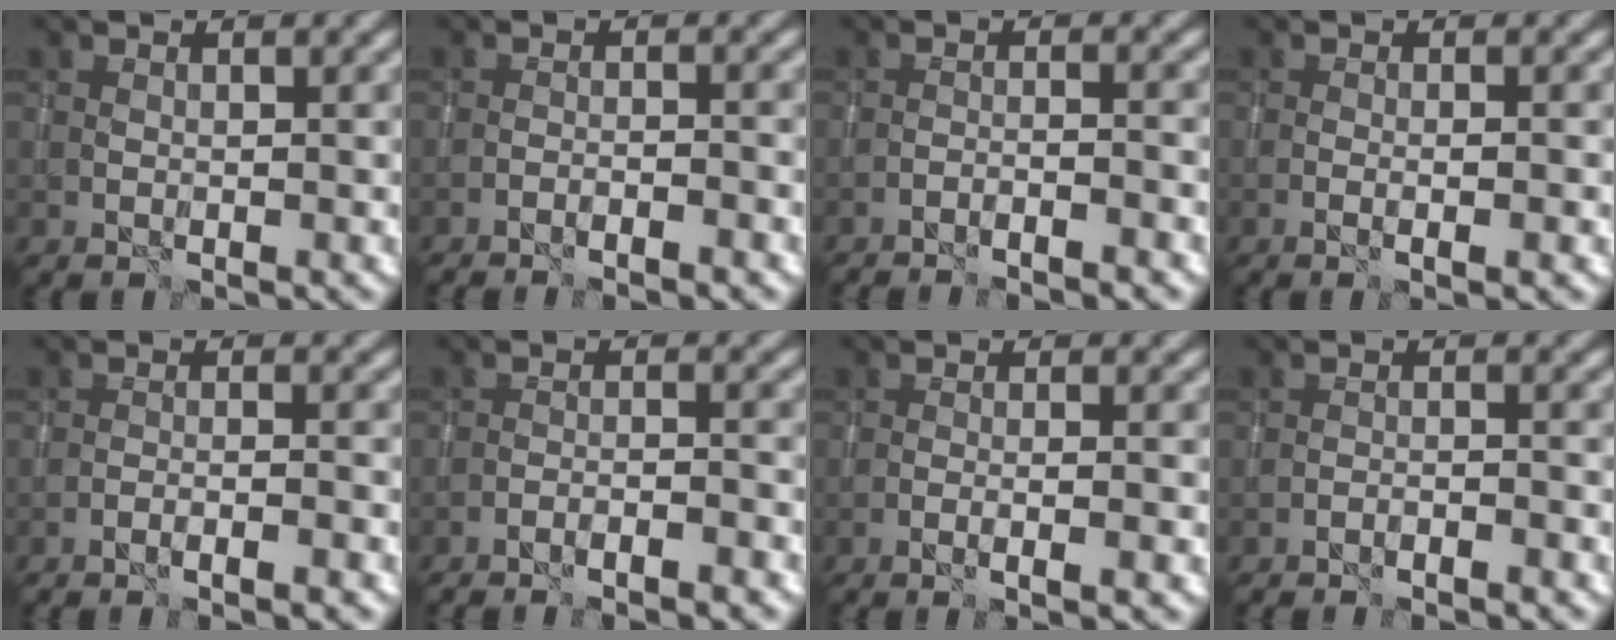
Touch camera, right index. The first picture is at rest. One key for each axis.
{"total": 2.7, "fx": -2.3, "fy": 0.3, "fz": 1.3, "tx": -0.022, "ty": 0.006, "tz": -0.042}
{"total": 3.2, "fx": -2.9, "fy": 0.3, "fz": 1.4, "tx": -0.019, "ty": 0.005, "tz": -0.051}
{"total": 2.2, "fx": -0.6, "fy": 0.6, "fz": 2.1, "tx": -0.022, "ty": 0.006, "tz": -0.015}
{"total": 3.1, "fx": -2.5, "fy": 0.4, "fz": 1.8, "tx": -0.027, "ty": 0.008, "tz": -0.048}
{"total": 4.1, "fx": -3.5, "fy": 0.6, "fz": 2.0, "tx": -0.032, "ty": 0.007, "tz": -0.057}
{"total": 3.0, "fx": -1.5, "fy": 0.6, "fz": 2.5, "tx": -0.033, "ty": 0.012, "tz": -0.034}
{"total": 2.7, "fx": -2.5, "fy": 0.3, "fz": 0.9, "tx": -0.012, "ty": 0.006, "tz": -0.041}